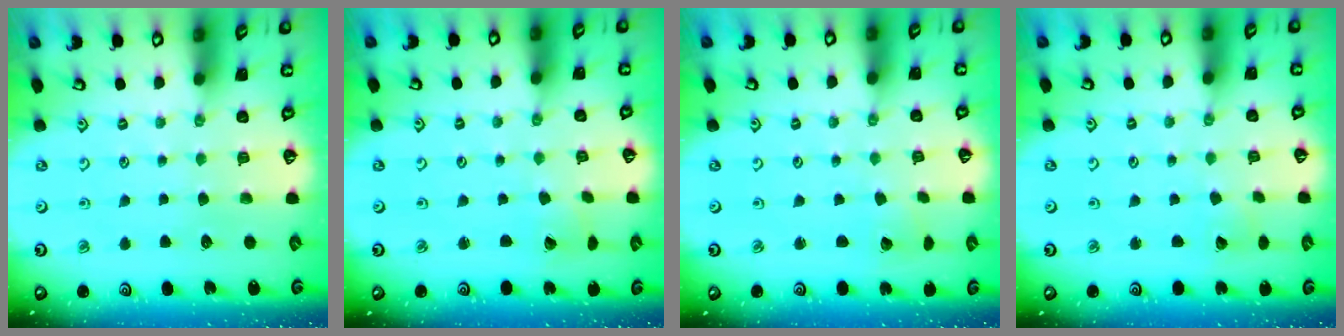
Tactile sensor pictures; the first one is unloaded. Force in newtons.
{"total": 1.9, "press": 1.8, "slide": 0.3}
{"total": 2.2, "press": 2.2, "slide": 0.1}
{"total": 2.8, "press": 2.8, "slide": 0.0}